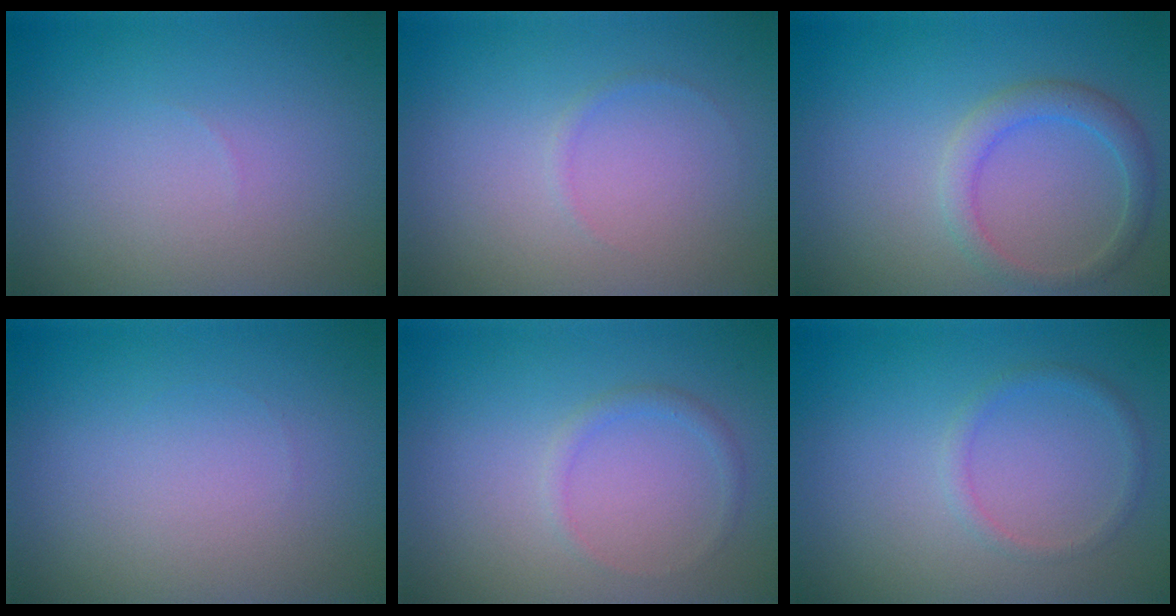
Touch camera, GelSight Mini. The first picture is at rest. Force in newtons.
{"total": 1.2, "press": 1.2, "slide": 0.2}
{"total": 2.5, "press": 2.5, "slide": 0.0}
{"total": 0.0}
{"total": 1.1, "press": 1.1, "slide": 0.1}
{"total": 1.2, "press": 1.2, "slide": 0.2}